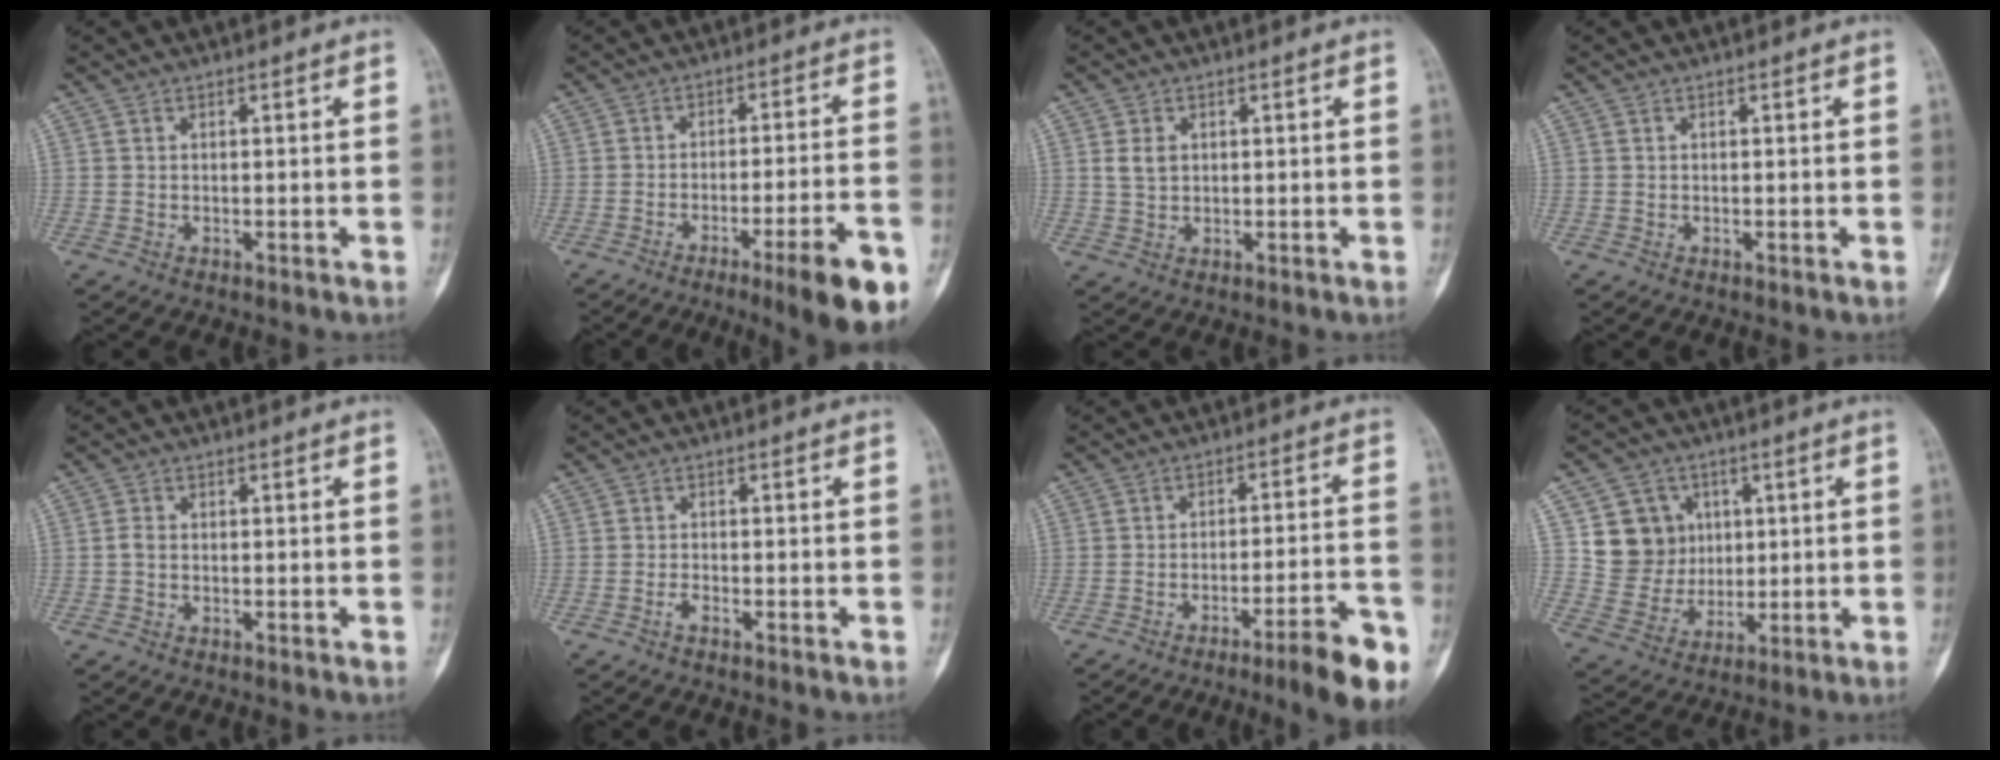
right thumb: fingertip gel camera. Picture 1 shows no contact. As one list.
[{"total": 13.4, "force": [-7.0, 1.5, 11.3], "torque": [-0.150, 0.026, -0.095]}, {"total": 3.0, "force": [0.8, 2.2, 1.9], "torque": [-0.029, 0.000, 0.018]}, {"total": 0.0}, {"total": 1.2, "force": [-0.3, 0.8, 0.8], "torque": [-0.017, 0.001, -0.007]}, {"total": 1.3, "force": [-1.0, 0.3, 0.9], "torque": [-0.020, 0.003, -0.021]}, {"total": 12.0, "force": [-7.1, 1.5, 9.5], "torque": [-0.133, 0.040, -0.099]}, {"total": 10.7, "force": [2.8, 10.0, 2.7], "torque": [-0.004, -0.005, 0.061]}]